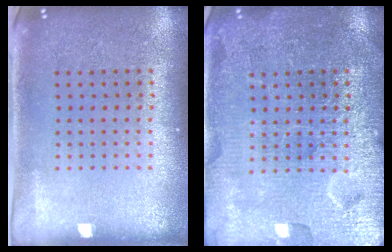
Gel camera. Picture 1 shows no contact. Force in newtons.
{"total": 4.4, "press": 4.4, "slide": 0.6}